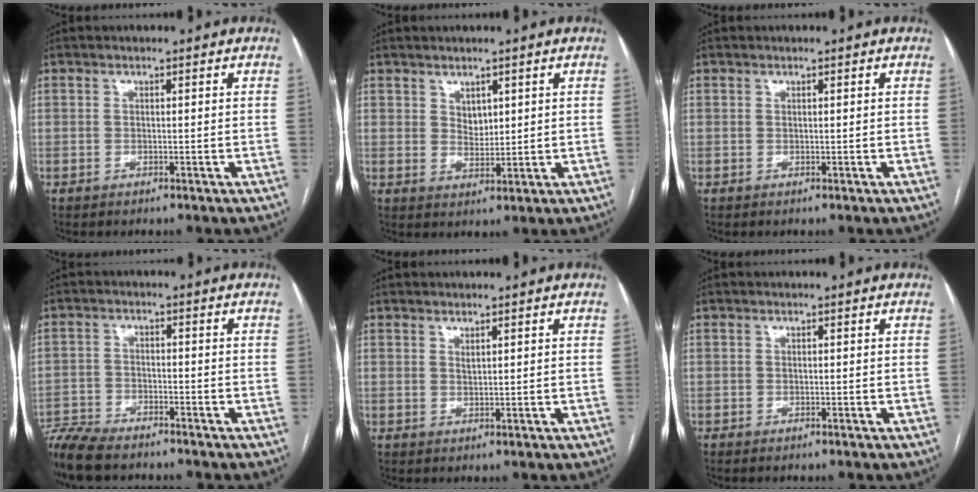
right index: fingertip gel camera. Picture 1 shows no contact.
{"total": 2.6, "force": [1.4, 1.7, 1.4], "torque": [-0.025, -0.002, 0.033]}
{"total": 0.0}
{"total": 9.1, "force": [-8.1, 1.9, 3.7], "torque": [-0.069, -0.015, -0.141]}
{"total": 0.8, "force": [0.6, 0.1, 0.4], "torque": [-0.010, -0.003, 0.013]}
{"total": 0.6, "force": [-0.5, 0.1, 0.2], "torque": [-0.007, -0.002, -0.009]}